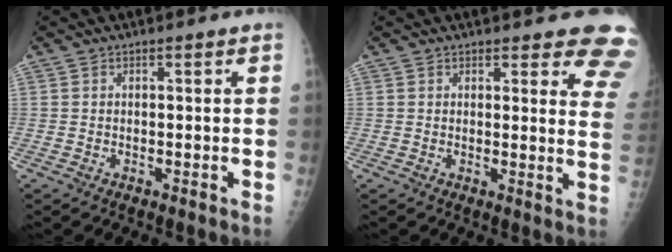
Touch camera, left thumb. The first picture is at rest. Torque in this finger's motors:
{"motor_torque": [3.30, 1.70, 1.25, -0.63, 0.19]}